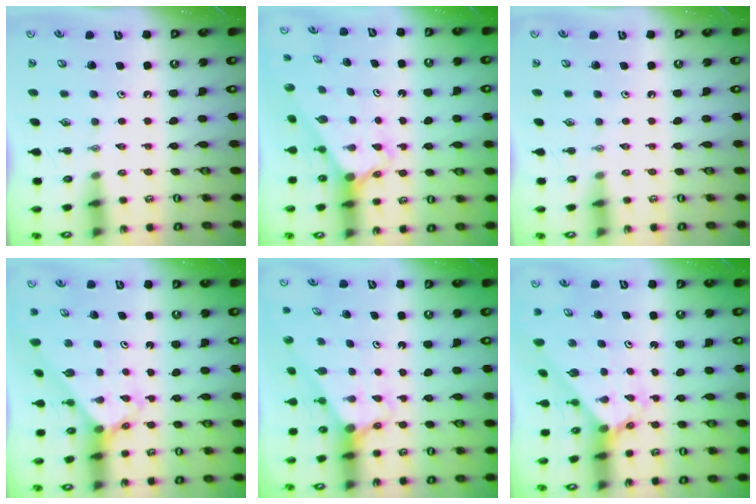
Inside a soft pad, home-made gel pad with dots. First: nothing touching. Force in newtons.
{"total": 2.2, "press": 2.2, "slide": 0.1}
{"total": 0.0}
{"total": 2.6, "press": 2.6, "slide": 0.2}
{"total": 2.9, "press": 2.9, "slide": 0.0}
{"total": 2.2, "press": 2.2, "slide": 0.2}